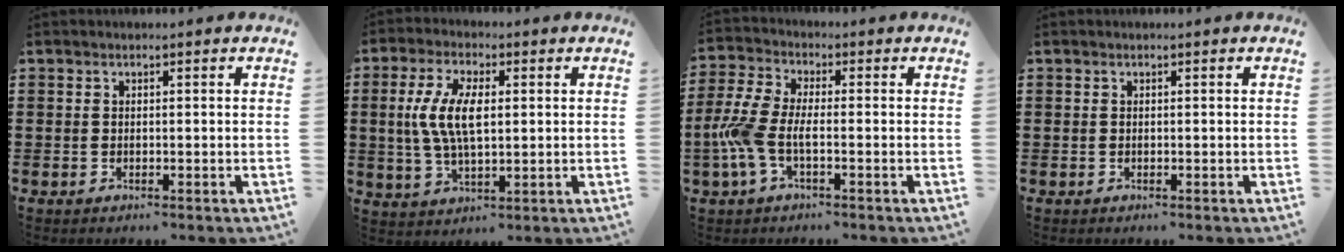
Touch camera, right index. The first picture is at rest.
{"total": 8.1, "force": [0.7, 3.5, 7.3], "torque": [-0.161, 0.005, 0.006]}
{"total": 6.8, "force": [-1.8, 3.0, 5.8], "torque": [-0.155, -0.014, -0.042]}
{"total": 0.0}